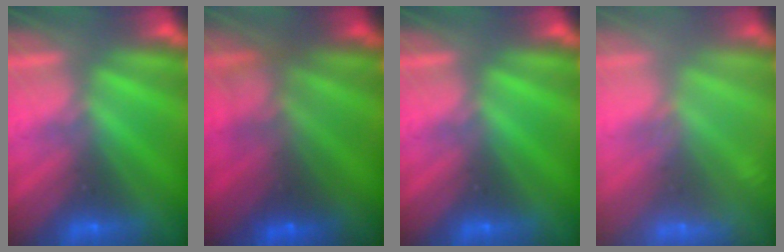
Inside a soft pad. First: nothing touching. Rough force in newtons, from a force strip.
{"total": 5.8}
{"total": 0.0}
{"total": 2.4}